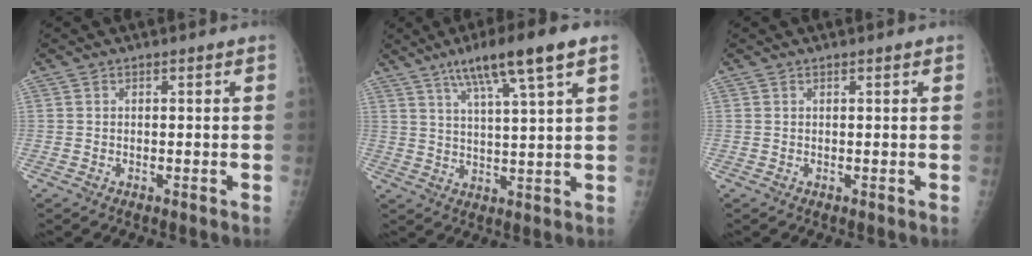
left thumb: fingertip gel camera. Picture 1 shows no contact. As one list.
[{"total": 12.1, "force": [6.9, 0.8, 9.9], "torque": [-0.170, -0.016, 0.114]}, {"total": 0.6, "force": [0.4, 0.0, 0.4], "torque": [-0.006, 0.000, 0.005]}]